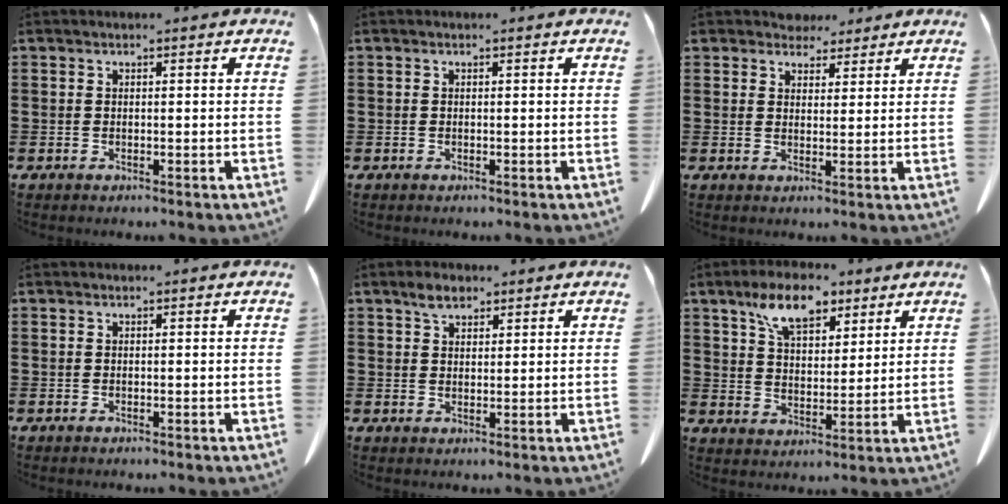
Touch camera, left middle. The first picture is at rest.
{"total": 0.0}
{"total": 3.9, "force": [3.4, 1.8, 0.3], "torque": [-0.011, -0.004, 0.064]}
{"total": 0.0}
{"total": 3.2, "force": [2.3, 1.6, 1.5], "torque": [-0.026, 0.002, 0.042]}
{"total": 8.9, "force": [6.1, 4.1, 5.0], "torque": [-0.103, -0.006, 0.109]}